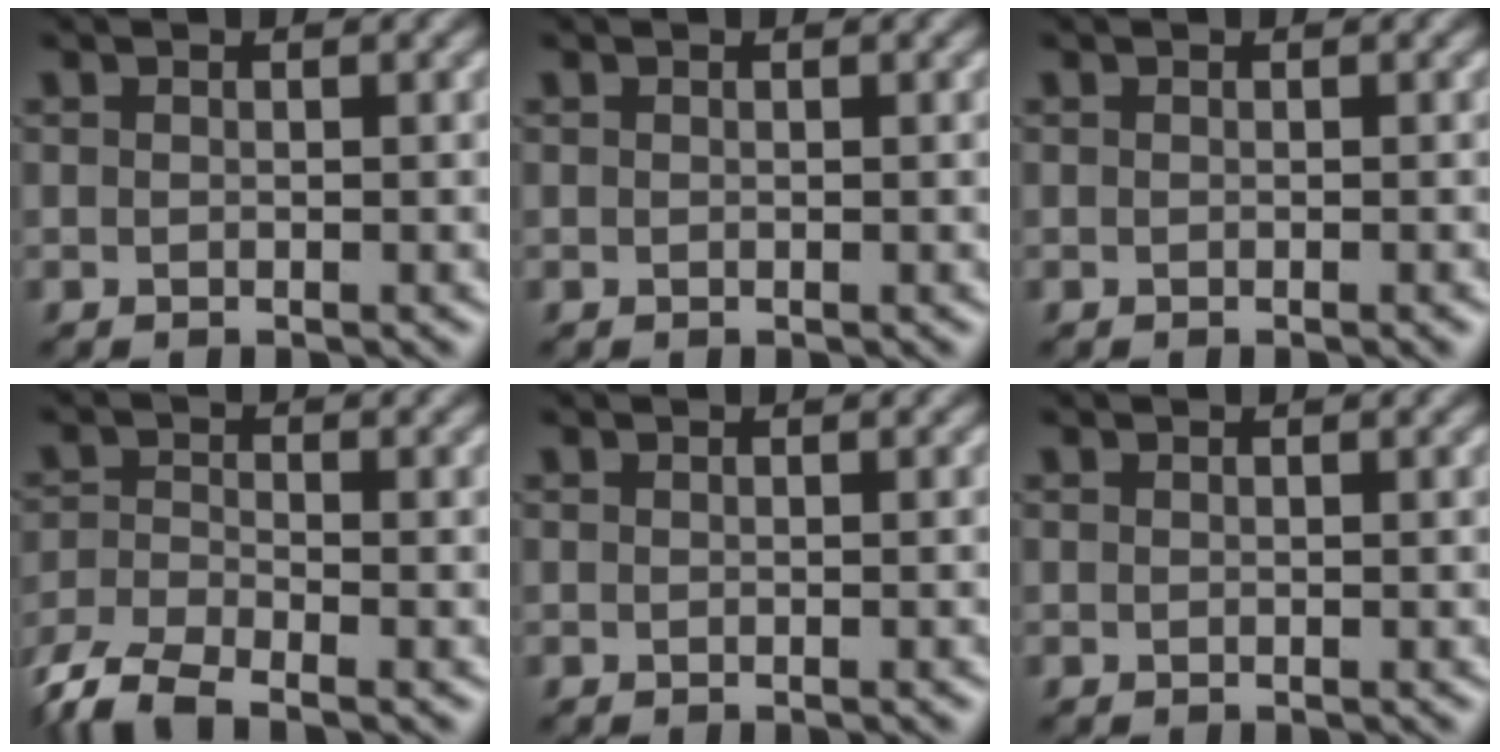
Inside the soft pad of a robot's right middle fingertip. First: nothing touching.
{"total": 0.0}
{"total": 0.9, "force": [-0.3, 0.3, 0.8], "torque": [-0.002, 0.001, -0.004]}
{"total": 5.1, "force": [-4.0, 1.4, 2.7], "torque": [-0.063, -0.004, -0.087]}
{"total": 0.7, "force": [-0.2, 0.2, 0.7], "torque": [-0.002, 0.001, -0.003]}
{"total": 0.0}